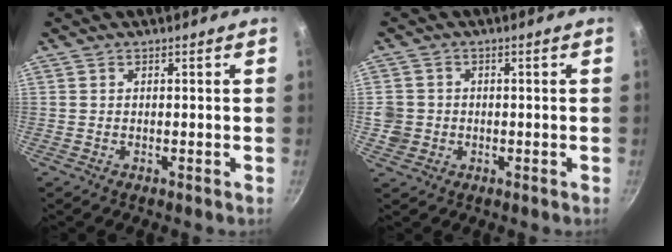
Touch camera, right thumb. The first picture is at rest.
{"total": 4.7, "force": [-0.4, 4.4, 1.4], "torque": [-0.013, 0.008, -0.008]}